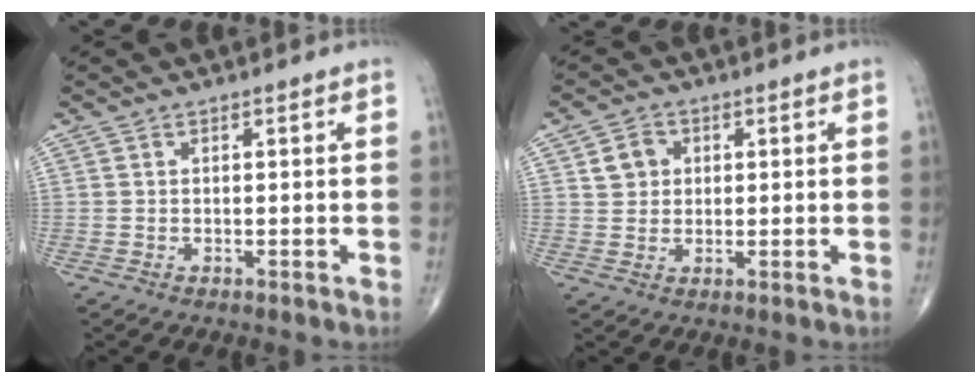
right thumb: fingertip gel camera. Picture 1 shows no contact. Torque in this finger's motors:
{"motor_torque": [-0.07, 0.08, 0.12, -0.02, 0.01]}